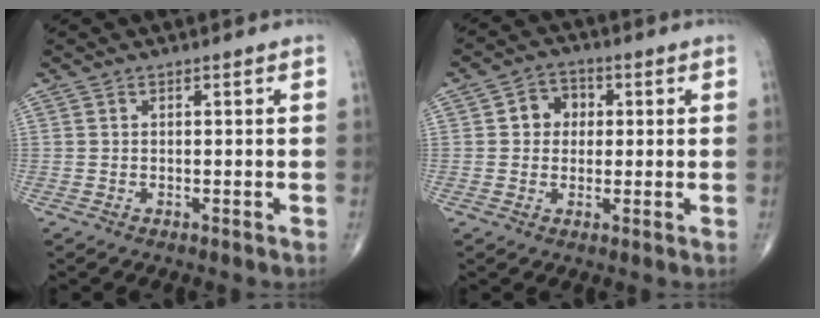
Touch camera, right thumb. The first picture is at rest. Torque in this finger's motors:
{"motor_torque": [0.12, 0.11, 0.12, 0.06, 0.05]}